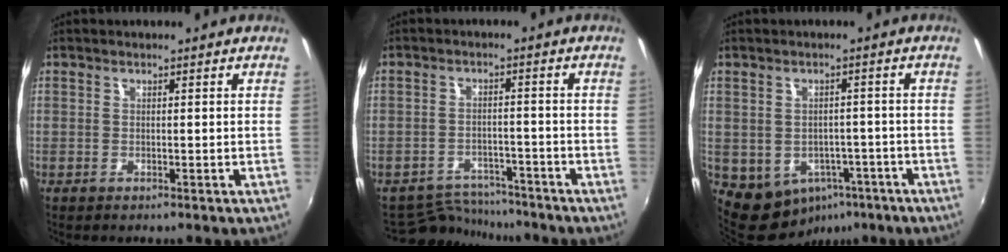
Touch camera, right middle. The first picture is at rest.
{"total": 7.6, "force": [-7.3, 2.2, 0.1], "torque": [-0.017, 0.007, -0.114]}
{"total": 9.0, "force": [-4.5, 7.2, 3.2], "torque": [-0.077, -0.001, -0.039]}